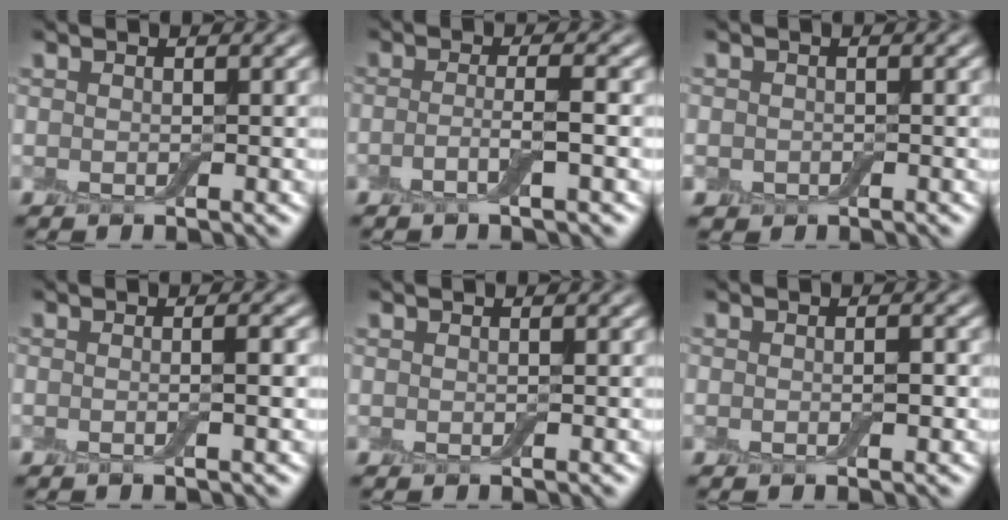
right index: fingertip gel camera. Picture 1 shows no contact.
{"total": 2.4, "force": [-0.9, 0.3, 2.2], "torque": [-0.040, 0.003, -0.026]}
{"total": 1.1, "force": [-0.4, 1.0, 0.2], "torque": [0.001, -0.005, -0.011]}
{"total": 1.9, "force": [-0.1, 0.5, 1.8], "torque": [-0.020, -0.003, -0.015]}
{"total": 0.0}
{"total": 1.2, "force": [-0.3, 0.3, 1.1], "torque": [-0.019, 0.000, -0.004]}